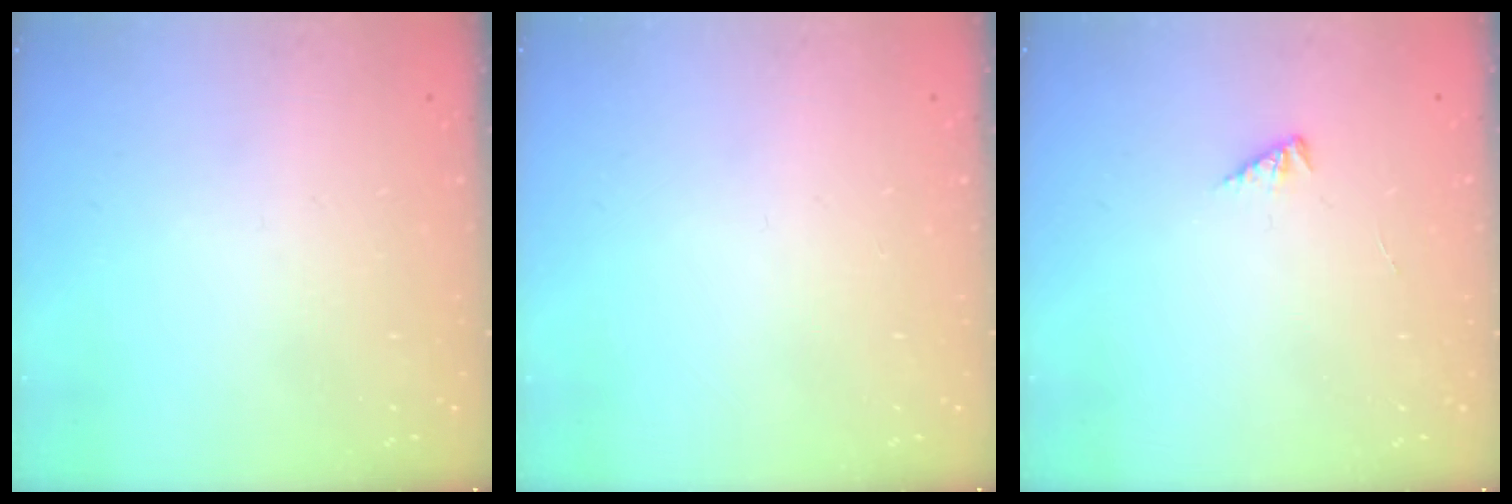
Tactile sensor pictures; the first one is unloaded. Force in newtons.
{"total": 0.0}
{"total": 1.4, "press": 1.3, "slide": 0.3}